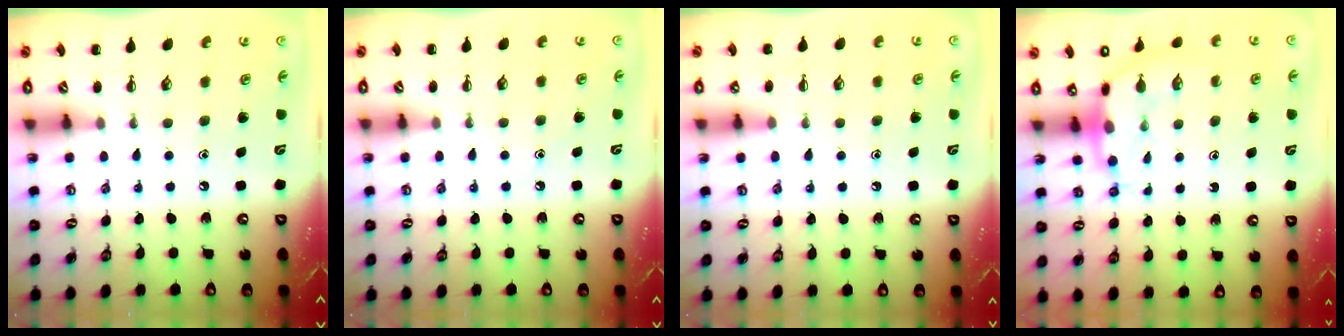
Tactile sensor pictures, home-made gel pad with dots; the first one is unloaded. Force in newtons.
{"total": 6.3, "press": 6.0, "slide": 1.8}
{"total": 5.4, "press": 5.1, "slide": 1.6}
{"total": 7.9, "press": 7.8, "slide": 1.3}